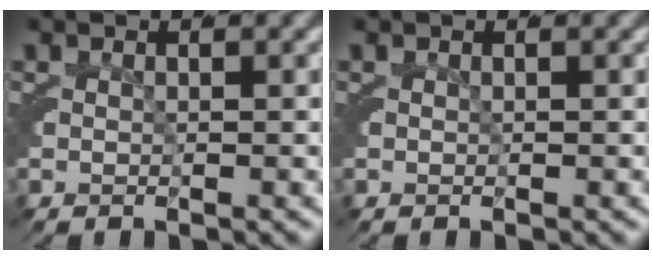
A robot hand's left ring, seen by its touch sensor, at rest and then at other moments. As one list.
[{"total": 0.0}]